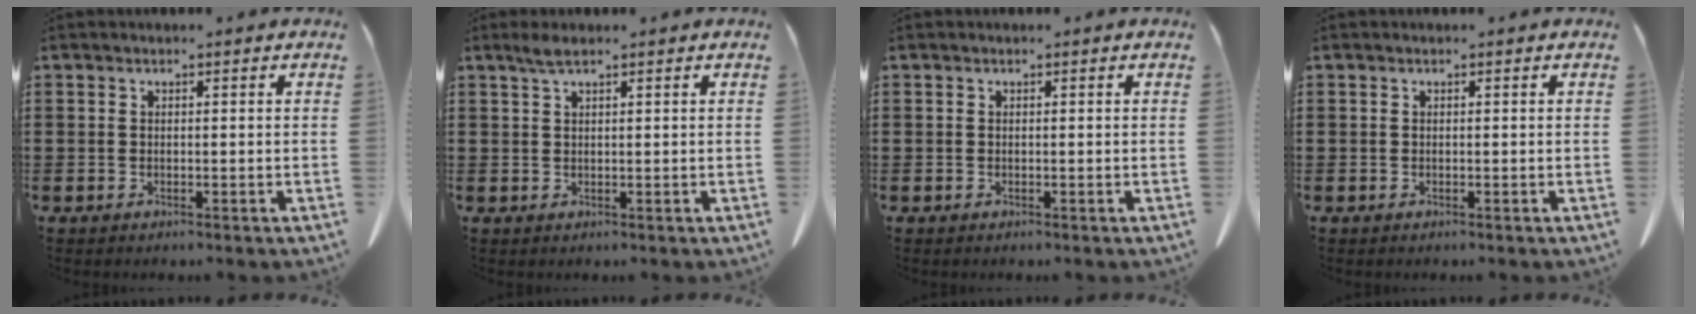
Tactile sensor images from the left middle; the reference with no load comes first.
{"total": 1.9, "force": [1.3, 0.2, 1.3], "torque": [-0.029, 0.000, 0.023]}
{"total": 0.0}
{"total": 0.0}